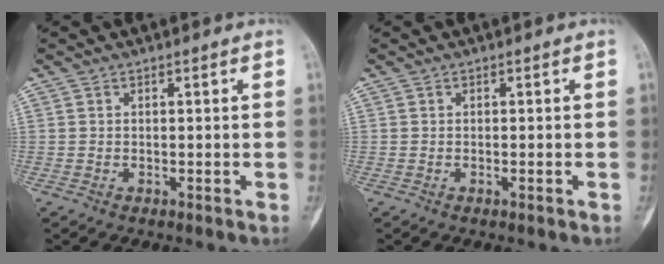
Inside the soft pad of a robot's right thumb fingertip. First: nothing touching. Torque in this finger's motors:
{"motor_torque": [-0.22, -0.09, -0.24, 0.09, -0.03]}